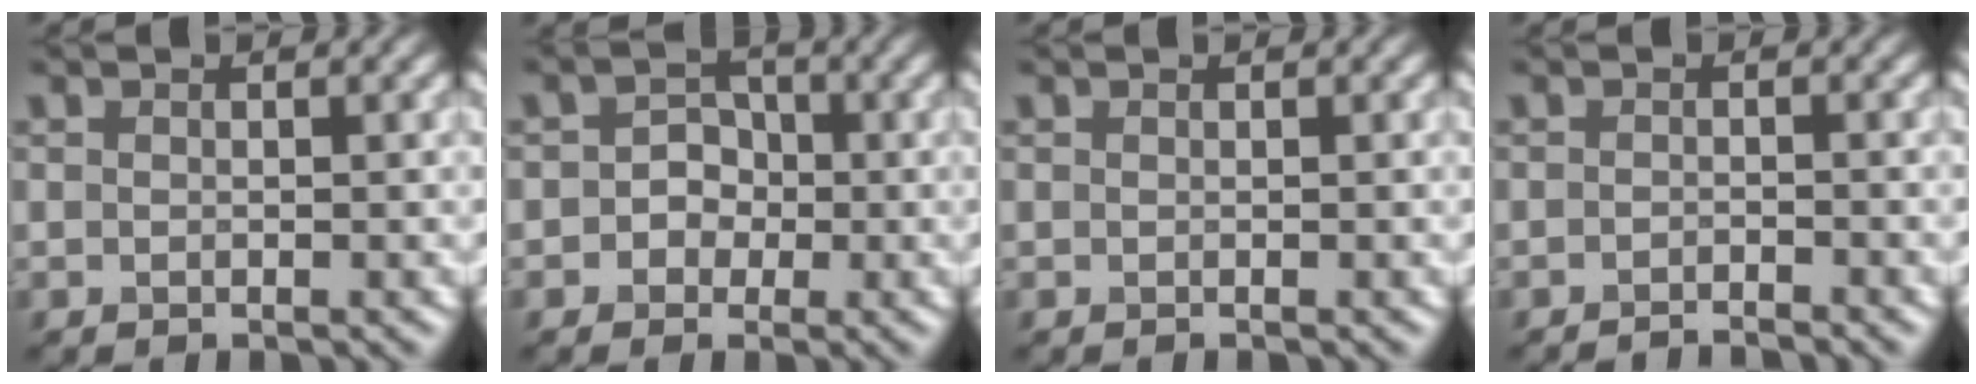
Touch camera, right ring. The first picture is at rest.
{"total": 2.3, "force": [-0.2, 2.1, 0.9], "torque": [0.010, 0.005, -0.016]}
{"total": 0.0}
{"total": 1.6, "force": [-1.5, 0.1, 0.4], "torque": [0.004, 0.003, -0.026]}